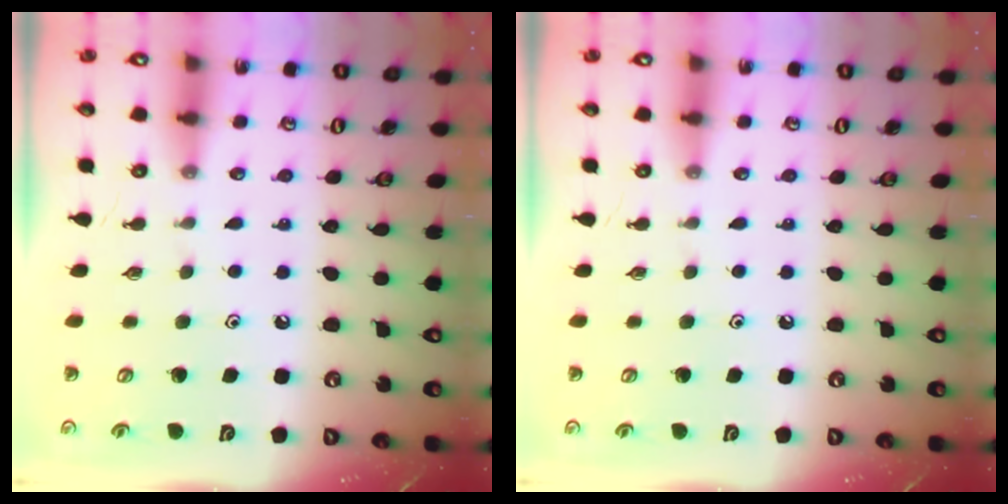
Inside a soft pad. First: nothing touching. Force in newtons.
{"total": 0.0}